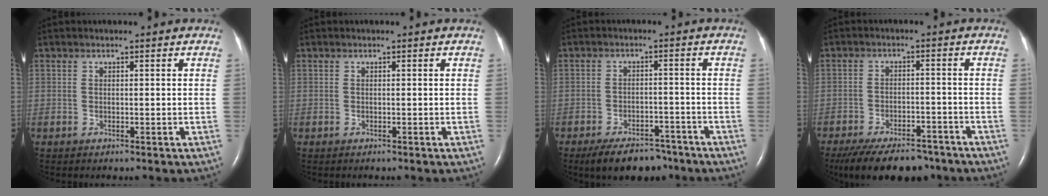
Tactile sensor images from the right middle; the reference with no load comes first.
{"total": 0.0}
{"total": 8.6, "force": [-6.8, 3.9, 3.7], "torque": [-0.055, 0.001, -0.105]}
{"total": 14.1, "force": [-11.4, 5.4, 6.4], "torque": [-0.129, -0.012, -0.165]}